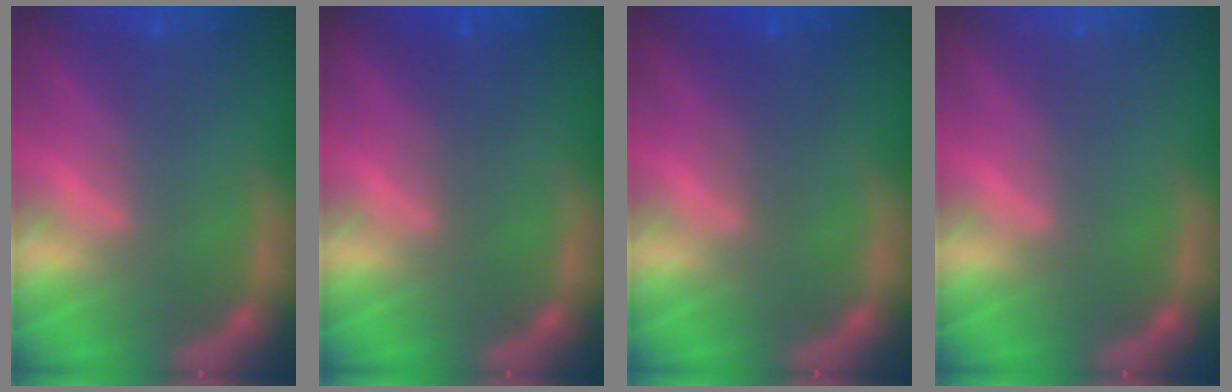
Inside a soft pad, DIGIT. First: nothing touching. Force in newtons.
{"total": 1.5}
{"total": 2.0}
{"total": 0.0}